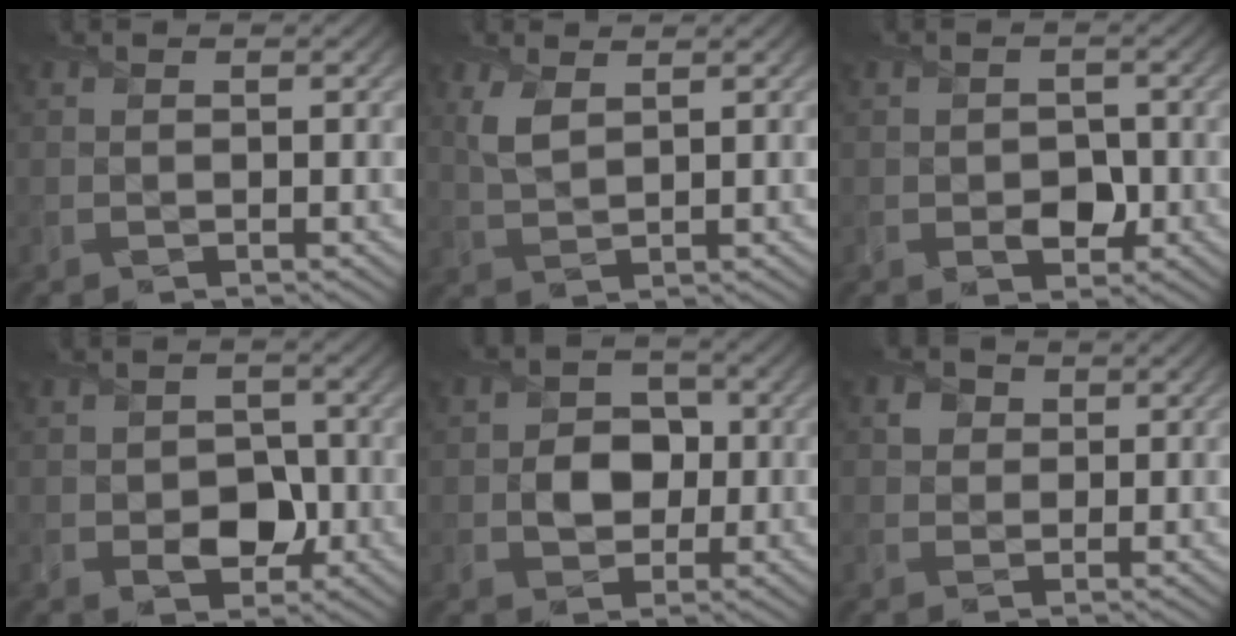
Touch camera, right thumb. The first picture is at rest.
{"total": 3.2, "force": [1.7, 1.4, 2.3], "torque": [-0.063, 0.001, 0.039]}
{"total": 2.9, "force": [-0.7, 2.2, 1.7], "torque": [-0.030, -0.005, -0.014]}
{"total": 4.4, "force": [-1.1, 3.4, 2.6], "torque": [-0.043, -0.008, -0.021]}
{"total": 4.8, "force": [-0.5, 4.0, 2.6], "torque": [-0.043, -0.006, -0.021]}
{"total": 2.3, "force": [0.7, 2.1, 0.6], "torque": [-0.011, 0.000, 0.007]}